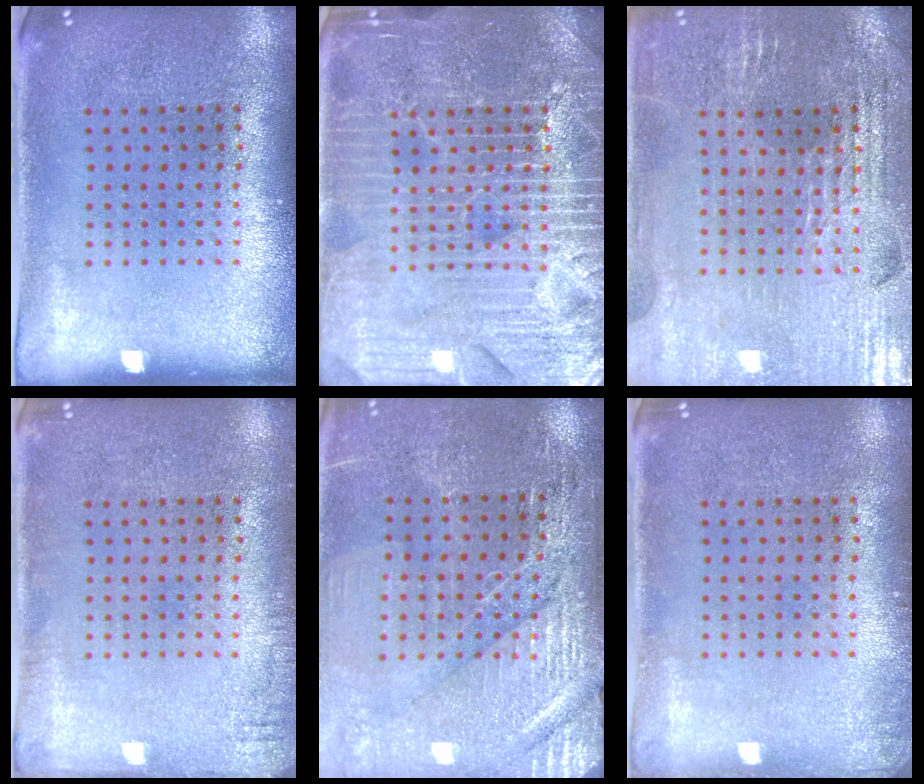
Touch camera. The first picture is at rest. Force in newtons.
{"total": 7.2, "press": 7.1, "slide": 1.0}
{"total": 2.9, "press": 2.8, "slide": 0.5}
{"total": 1.4, "press": 1.4, "slide": 0.1}
{"total": 3.2, "press": 3.2, "slide": 0.2}
{"total": 0.7, "press": 0.6, "slide": 0.2}